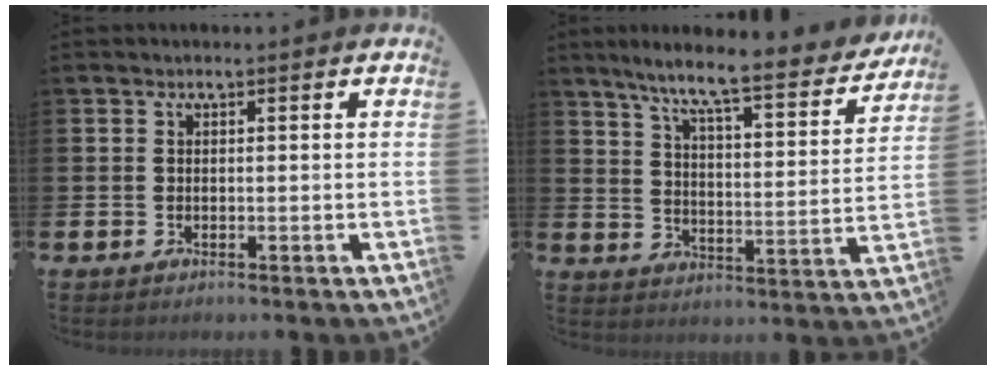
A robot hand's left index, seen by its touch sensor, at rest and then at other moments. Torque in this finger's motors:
{"motor_torque": [1.06, -0.92, 0.65, 0.21]}